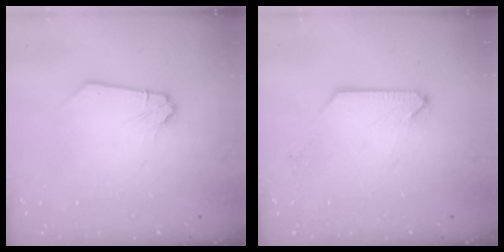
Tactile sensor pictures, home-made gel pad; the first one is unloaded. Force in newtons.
{"total": 0.0}